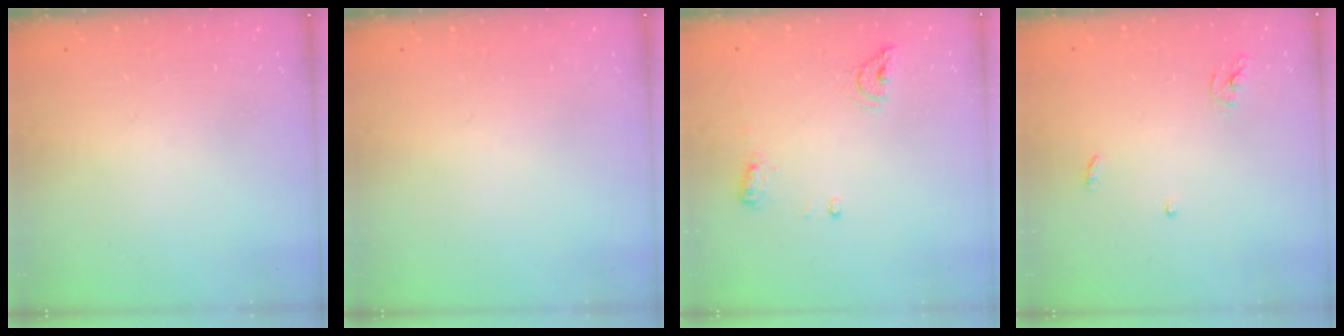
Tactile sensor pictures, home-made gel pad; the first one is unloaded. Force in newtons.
{"total": 0.0}
{"total": 7.9, "press": 7.8, "slide": 1.1}
{"total": 3.8, "press": 3.8, "slide": 0.4}